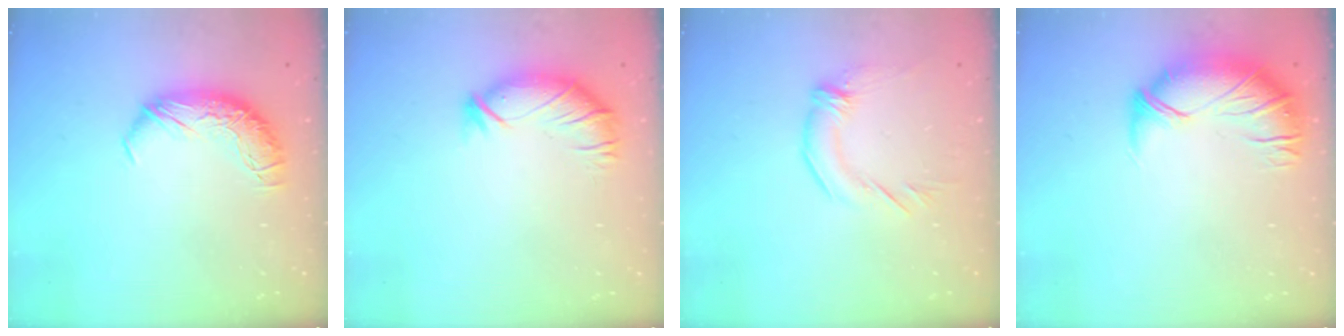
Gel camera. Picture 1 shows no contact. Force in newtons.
{"total": 2.9, "press": 2.3, "slide": 1.6}
{"total": 1.6, "press": 0.0, "slide": 1.6}
{"total": 3.1, "press": 2.1, "slide": 2.3}